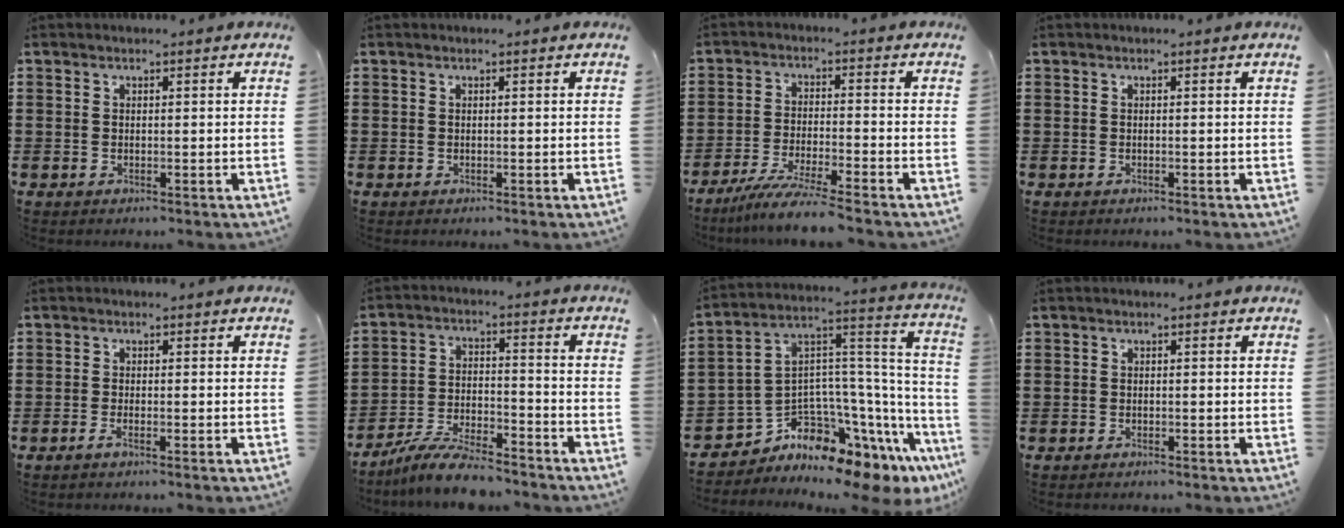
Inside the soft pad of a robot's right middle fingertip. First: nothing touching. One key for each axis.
{"total": 0.0}
{"total": 6.2, "fx": -5.4, "fy": -0.5, "fz": 3.0, "tx": -0.066, "ty": -0.021, "tz": -0.104}
{"total": 0.0}
{"total": 1.1, "fx": -0.7, "fy": 0.0, "fz": 0.9, "tx": -0.017, "ty": -0.002, "tz": -0.012}
{"total": 8.2, "fx": -7.4, "fy": 1.1, "fz": 3.3, "tx": -0.070, "ty": 0.010, "tz": -0.142}
{"total": 5.9, "fx": -5.2, "fy": 2.2, "fz": 1.8, "tx": -0.064, "ty": -0.045, "tz": -0.110}
{"total": 0.6, "fx": -0.6, "fy": 0.2, "fz": 0.0, "tx": 0.000, "ty": 0.001, "tz": -0.014}